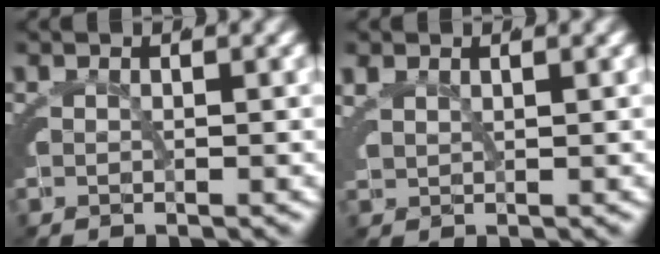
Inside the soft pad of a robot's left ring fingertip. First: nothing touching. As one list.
[{"total": 2.2, "force": [1.0, 1.7, 0.9], "torque": [-0.027, -0.004, 0.020]}]